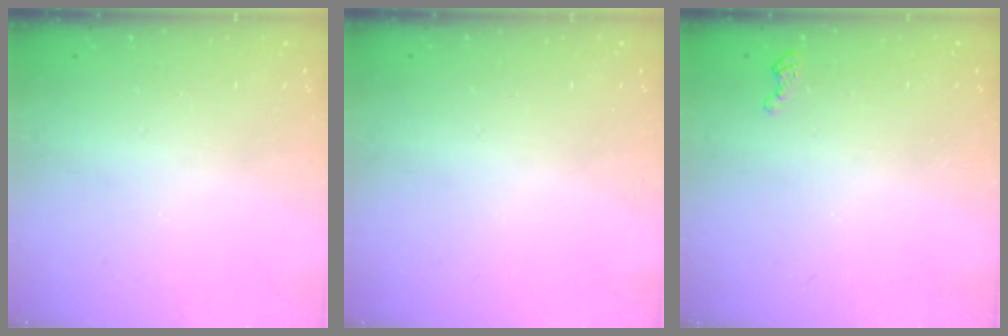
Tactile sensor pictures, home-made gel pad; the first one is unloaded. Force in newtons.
{"total": 0.0}
{"total": 2.8, "press": 2.8, "slide": 0.4}